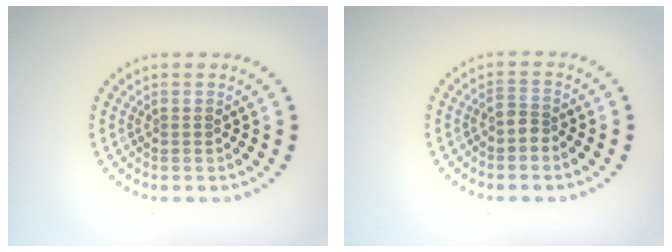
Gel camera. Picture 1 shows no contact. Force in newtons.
{"total": 1.6, "press": 1.3, "slide": 1.0}